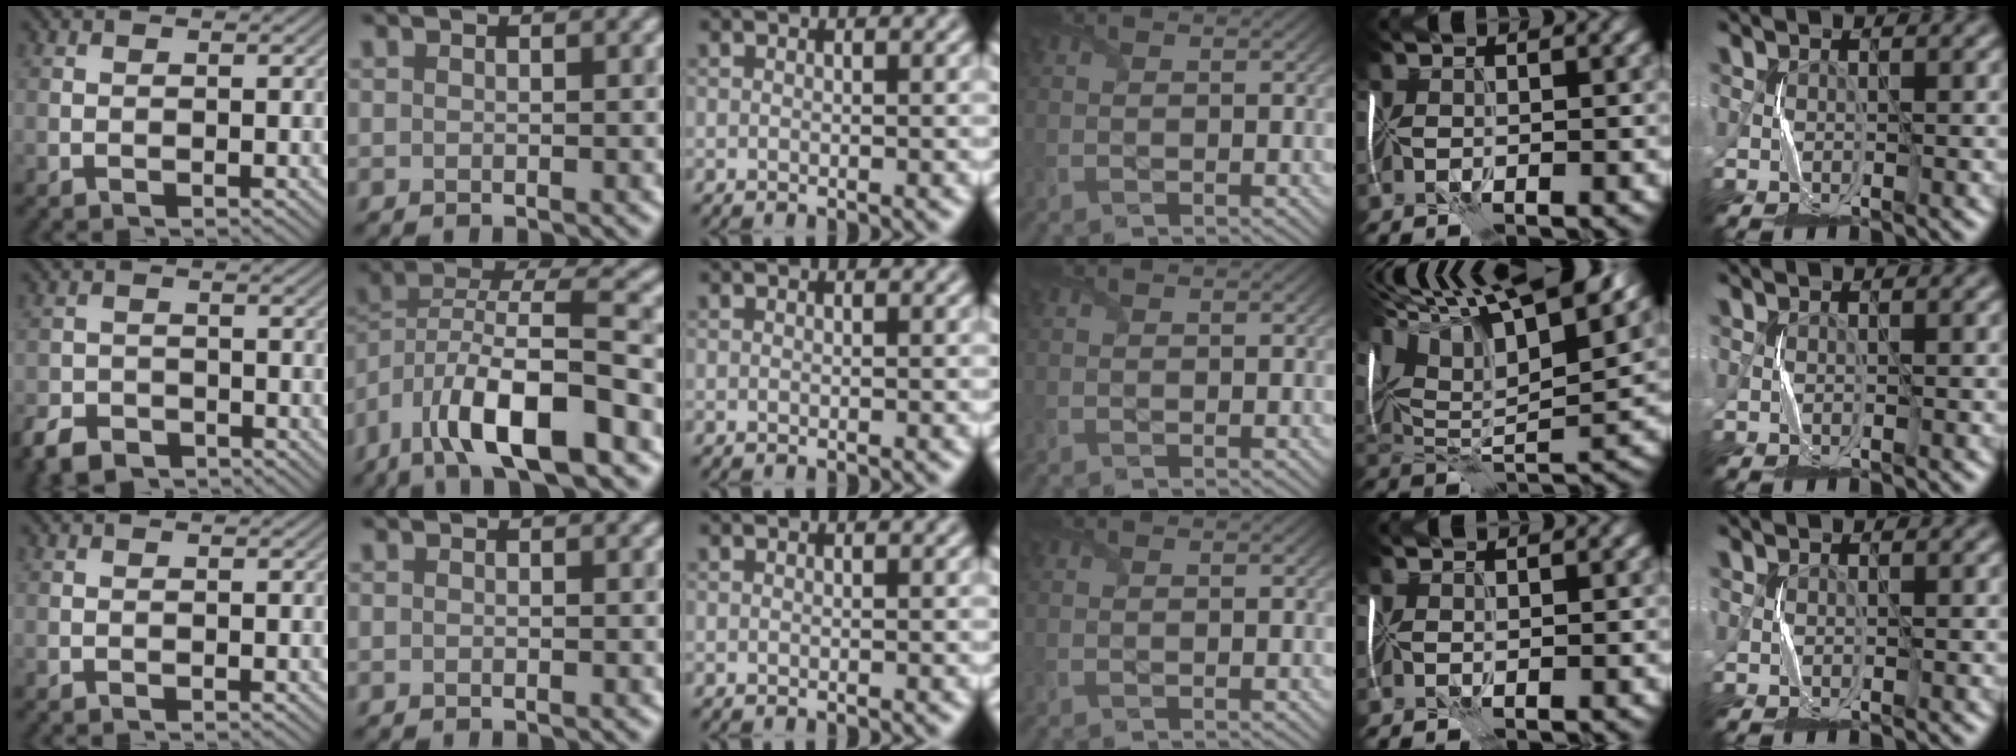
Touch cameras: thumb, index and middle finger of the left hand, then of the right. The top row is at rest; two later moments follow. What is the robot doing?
{"motion": "fold", "object": "plastic wrap"}